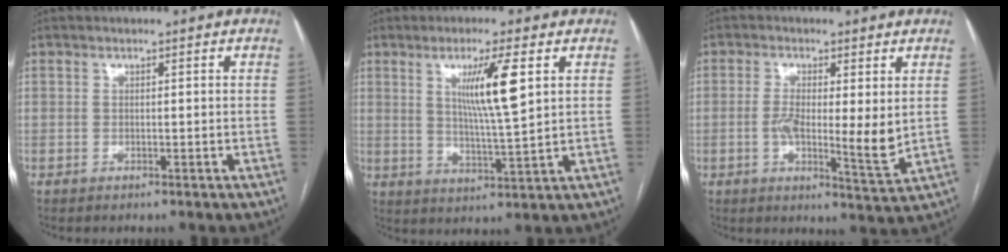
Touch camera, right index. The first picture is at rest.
{"total": 8.4, "force": [2.9, -0.2, 7.9], "torque": [-0.140, -0.009, 0.052]}
{"total": 8.2, "force": [0.2, 1.8, 8.0], "torque": [-0.134, -0.015, -0.001]}